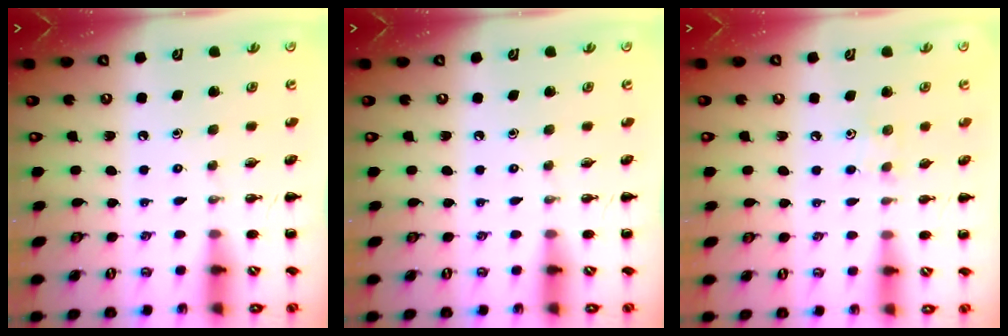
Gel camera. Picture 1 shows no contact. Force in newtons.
{"total": 0.0}
{"total": 5.1, "press": 4.9, "slide": 1.3}